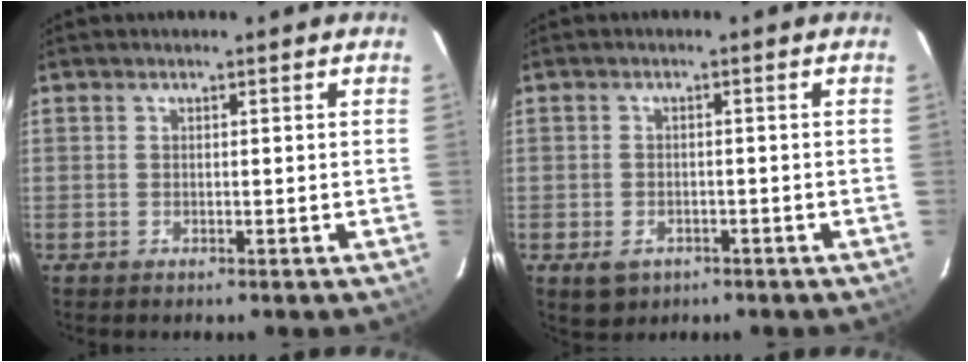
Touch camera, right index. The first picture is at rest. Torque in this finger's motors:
{"motor_torque": [0.40, -0.28, 0.10, 0.00]}